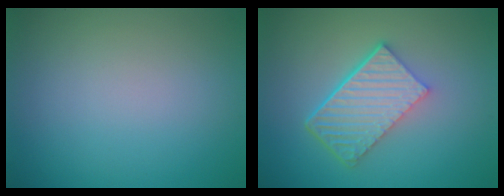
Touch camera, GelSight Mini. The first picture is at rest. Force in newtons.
{"total": 6.0, "press": 4.1, "slide": 4.4}